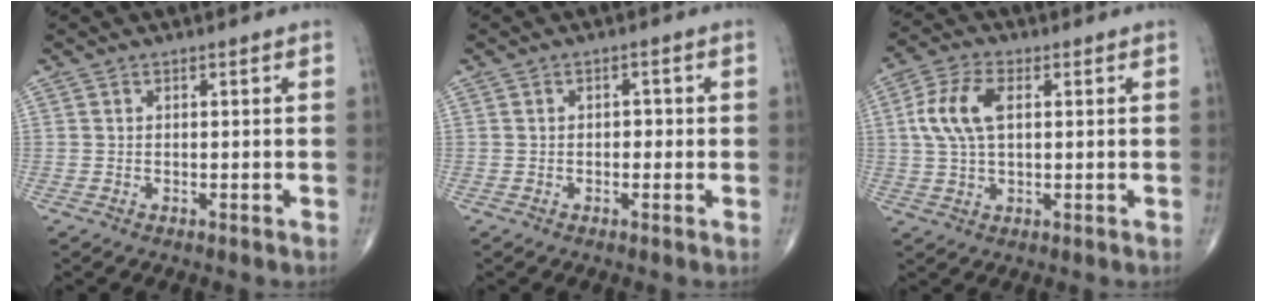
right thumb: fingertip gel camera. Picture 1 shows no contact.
{"total": 1.7, "force": [-0.1, 1.2, 1.3], "torque": [-0.008, 0.005, -0.007]}
{"total": 8.7, "force": [1.7, 4.6, 7.1], "torque": [-0.156, 0.013, 0.032]}